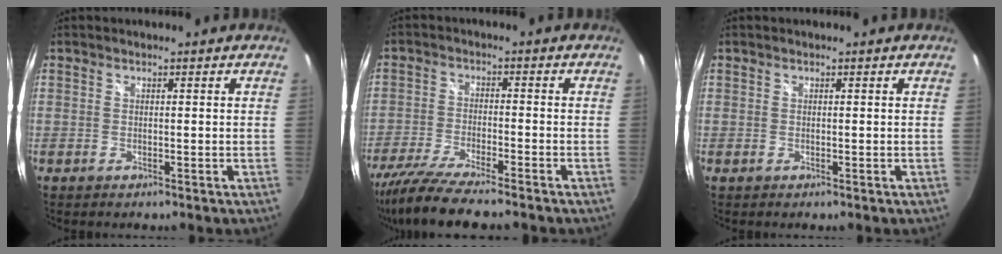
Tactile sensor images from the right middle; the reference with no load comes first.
{"total": 11.5, "force": [-9.8, 0.8, 5.9], "torque": [-0.137, -0.038, -0.178]}
{"total": 0.0}